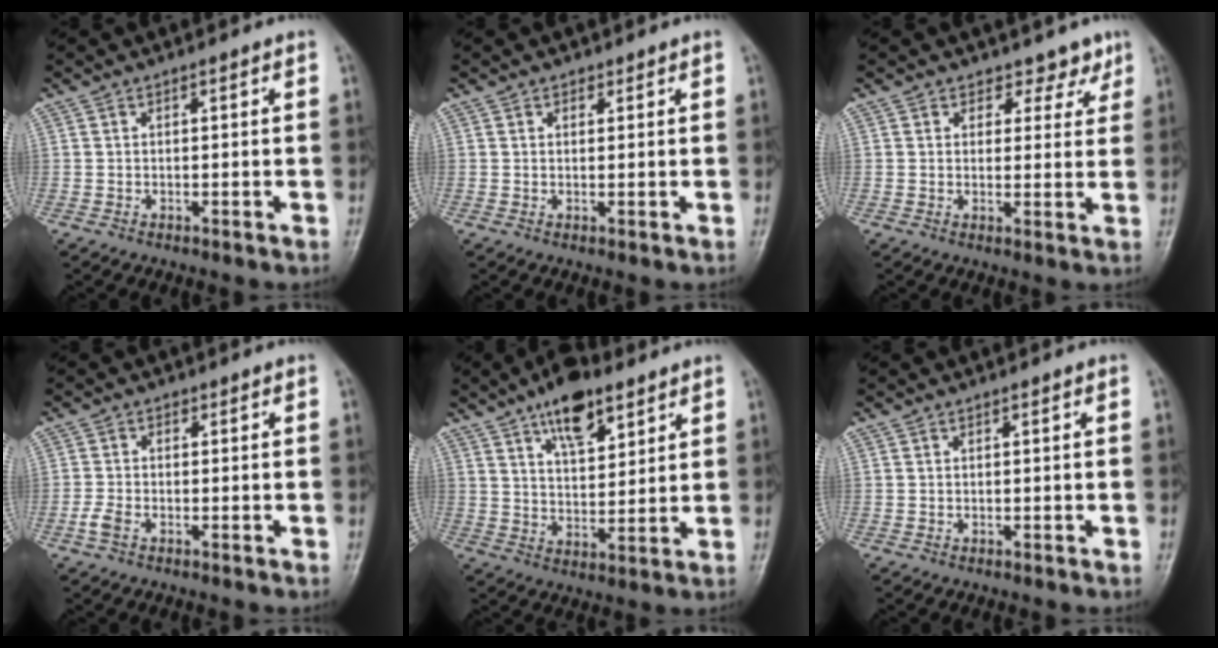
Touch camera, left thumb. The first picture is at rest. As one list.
[{"total": 0.9, "force": [0.6, 0.6, 0.2], "torque": [0.005, -0.004, 0.007]}, {"total": 4.6, "force": [3.4, 3.1, 0.5], "torque": [0.027, -0.021, 0.040]}, {"total": 2.5, "force": [-1.2, 1.5, 1.6], "torque": [-0.039, 0.001, -0.026]}, {"total": 11.2, "force": [6.9, 5.0, 7.3], "torque": [-0.096, -0.034, 0.116]}, {"total": 0.0}]